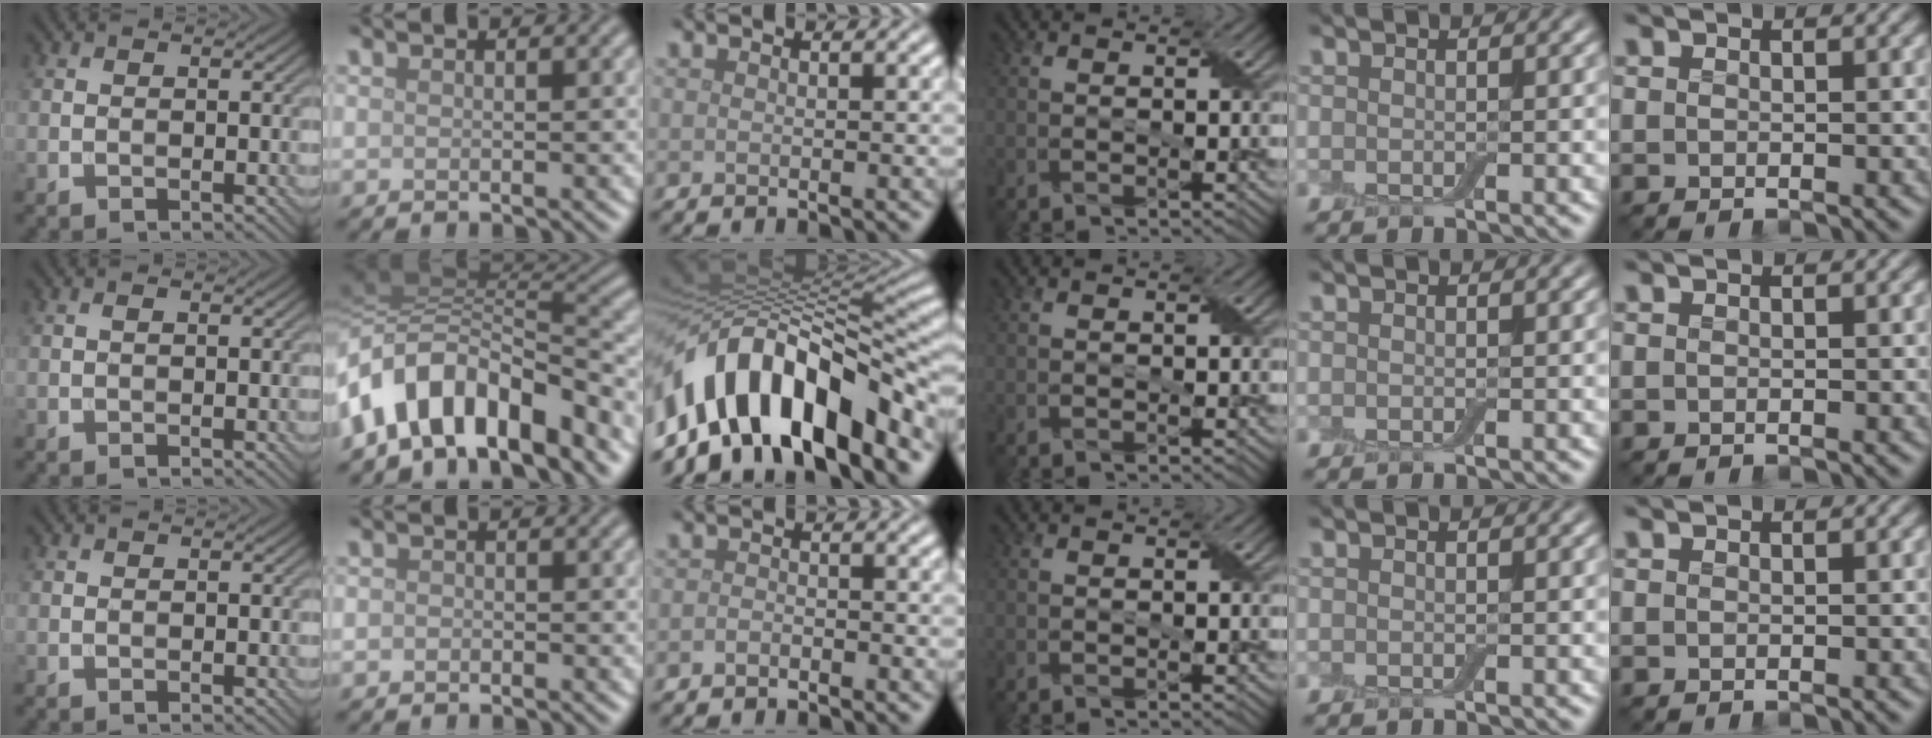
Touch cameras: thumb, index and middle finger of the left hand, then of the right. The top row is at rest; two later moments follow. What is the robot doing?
{"motion": "fold", "object": "cloth"}